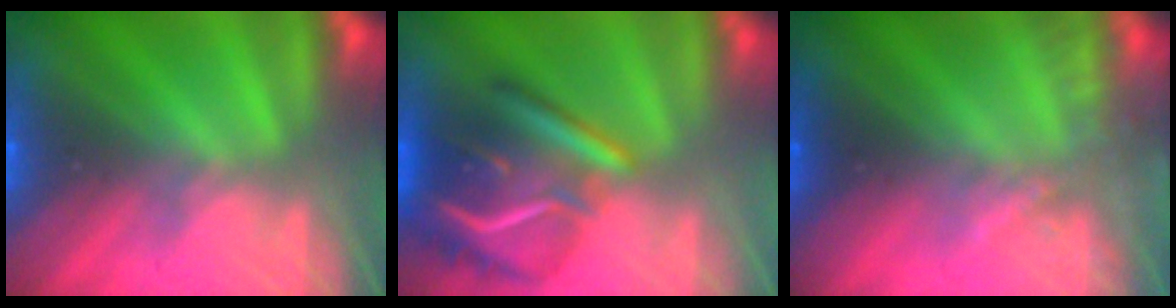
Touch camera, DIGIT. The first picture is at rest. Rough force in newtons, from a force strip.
{"total": 7.5}
{"total": 2.1}